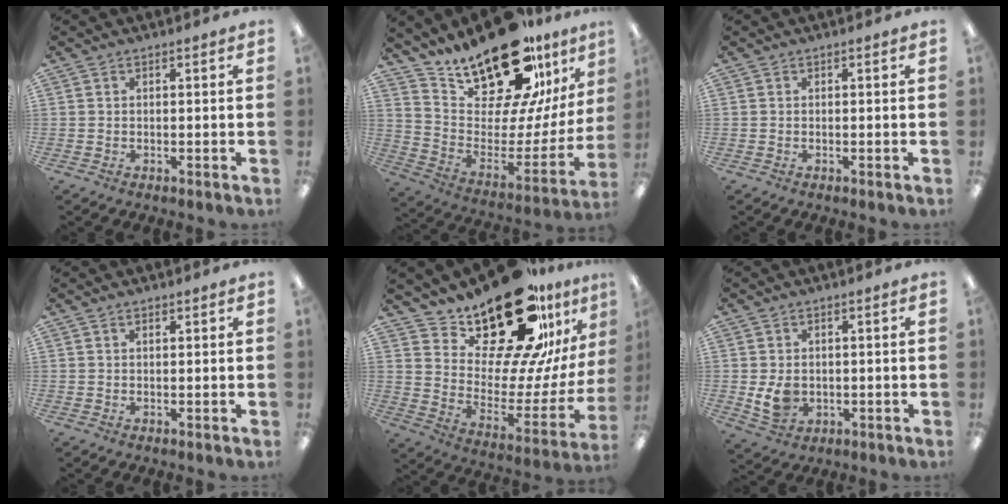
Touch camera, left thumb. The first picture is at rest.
{"total": 24.0, "force": [19.8, 7.8, 11.0], "torque": [-0.174, -0.150, 0.344]}
{"total": 0.0}
{"total": 1.0, "force": [0.8, 0.4, 0.5], "torque": [-0.012, 0.000, 0.014]}
{"total": 27.2, "force": [20.5, 10.0, 14.8], "torque": [-0.224, -0.145, 0.354]}
{"total": 5.5, "force": [0.2, 4.4, 3.2], "torque": [-0.056, -0.001, 0.004]}